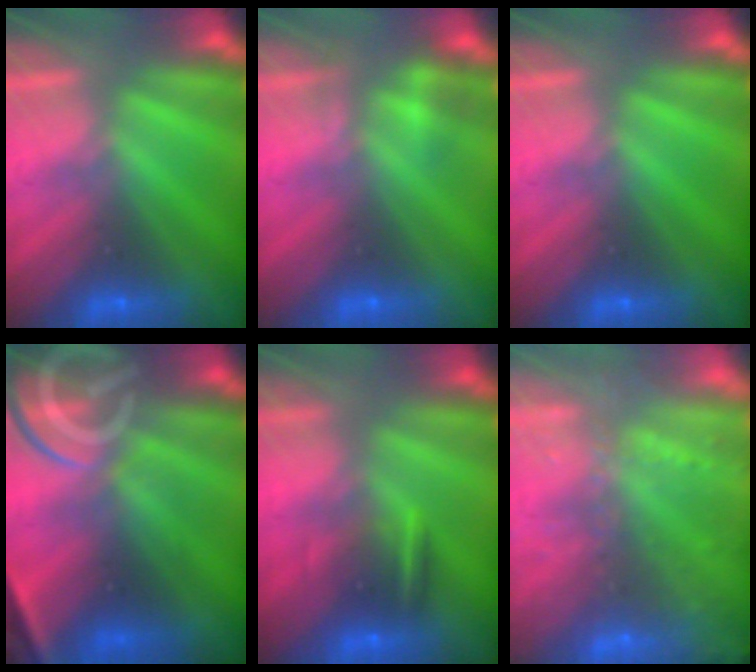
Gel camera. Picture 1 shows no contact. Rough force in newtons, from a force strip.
{"total": 2.2}
{"total": 0.0}
{"total": 8.3}
{"total": 7.4}
{"total": 6.0}